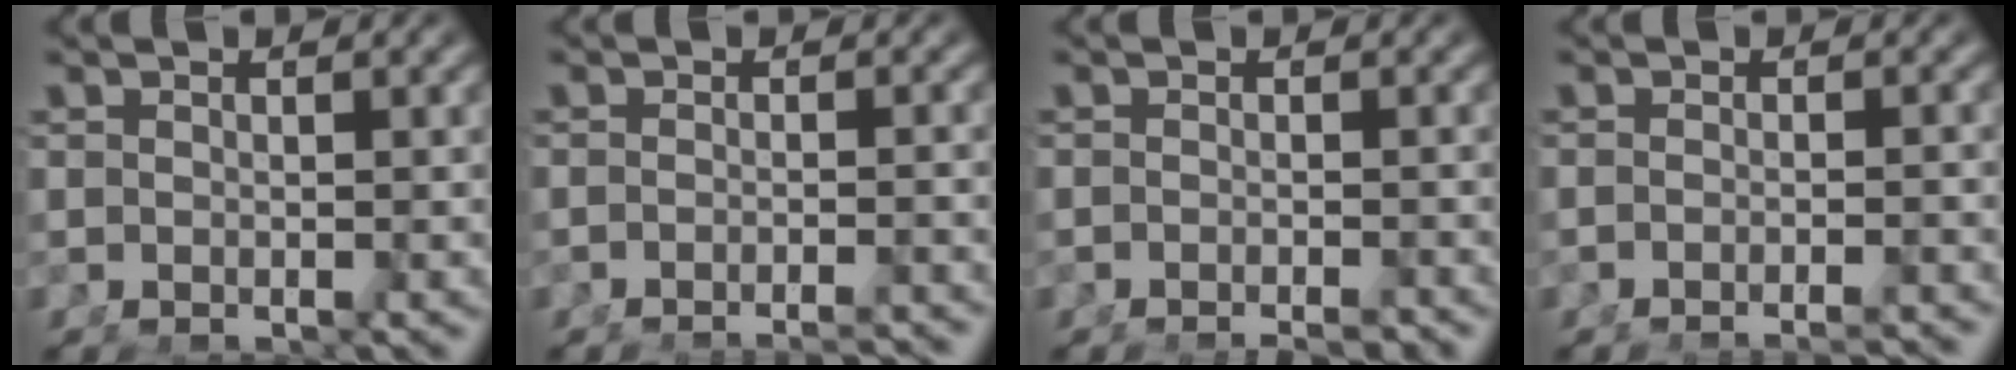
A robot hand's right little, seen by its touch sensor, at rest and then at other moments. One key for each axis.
{"total": 3.3, "fx": -3.1, "fy": 0.0, "fz": 0.9, "tx": -0.008, "ty": -0.002, "tz": -0.052}
{"total": 2.7, "fx": -2.5, "fy": 0.3, "fz": 0.9, "tx": -0.010, "ty": -0.005, "tz": -0.036}
{"total": 2.9, "fx": -2.8, "fy": 0.0, "fz": 0.9, "tx": -0.010, "ty": 0.000, "tz": -0.047}